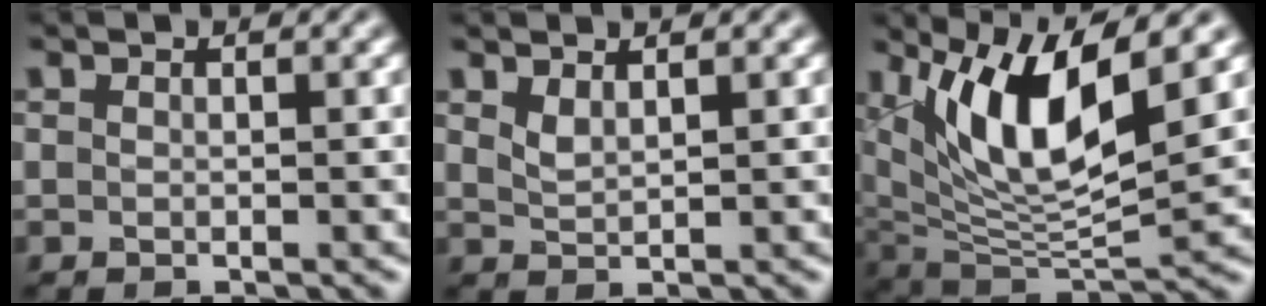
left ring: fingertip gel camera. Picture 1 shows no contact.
{"total": 1.3, "force": [1.0, 0.3, 0.7], "torque": [-0.019, -0.001, 0.024]}
{"total": 9.4, "force": [4.0, 3.1, 7.9], "torque": [-0.146, -0.015, 0.077]}